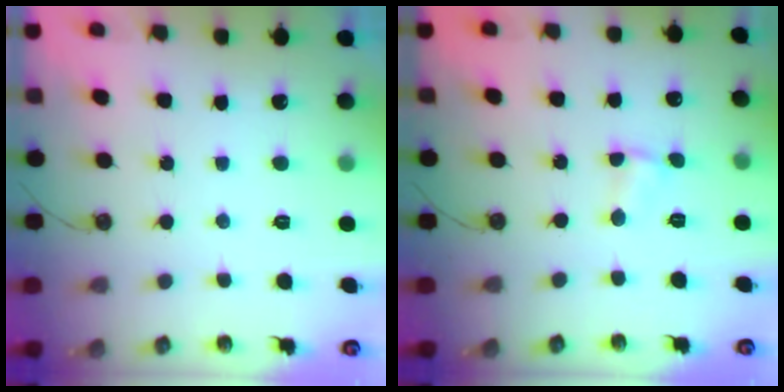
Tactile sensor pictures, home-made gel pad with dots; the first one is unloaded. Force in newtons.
{"total": 1.8, "press": 1.8, "slide": 0.2}